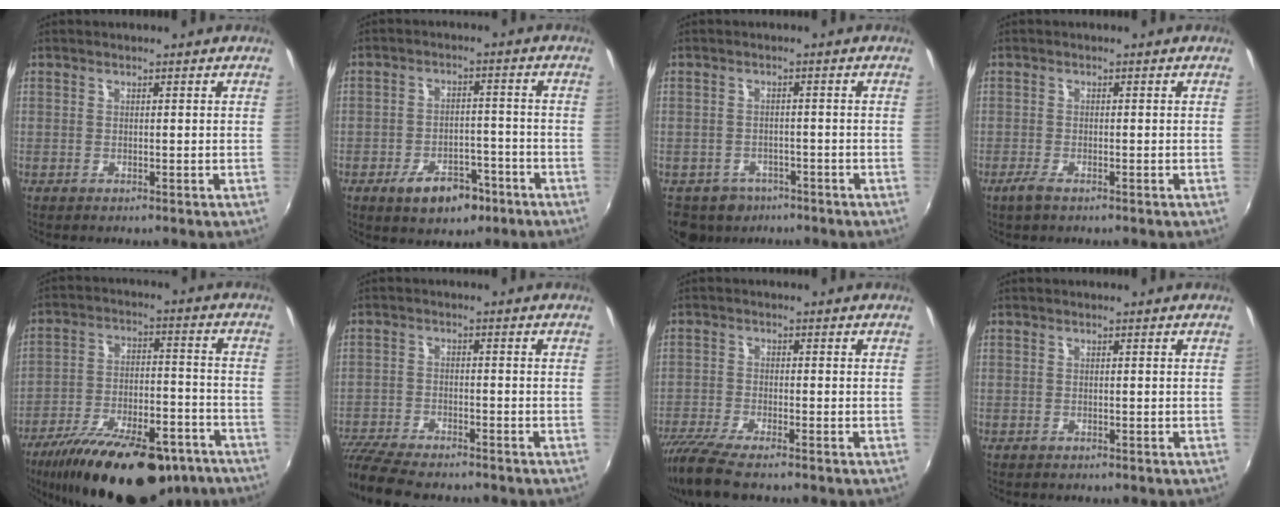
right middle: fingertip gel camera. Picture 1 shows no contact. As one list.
[{"total": 8.0, "force": [-4.8, 4.5, 4.6], "torque": [-0.091, 0.009, -0.060]}, {"total": 6.2, "force": [-4.1, 4.5, 1.1], "torque": [-0.040, 0.006, -0.060]}, {"total": 2.3, "force": [-1.6, 0.5, 1.5], "torque": [-0.039, -0.005, -0.034]}, {"total": 26.1, "force": [-19.2, 9.8, 14.7], "torque": [-0.257, -0.019, -0.277]}, {"total": 12.1, "force": [-10.6, 2.7, 5.3], "torque": [-0.133, -0.035, -0.188]}, {"total": 9.8, "force": [-8.1, 1.4, 5.3], "torque": [-0.131, -0.038, -0.150]}, {"total": 0.6, "force": [-0.6, 0.2, 0.1], "torque": [-0.006, -0.002, -0.011]}]